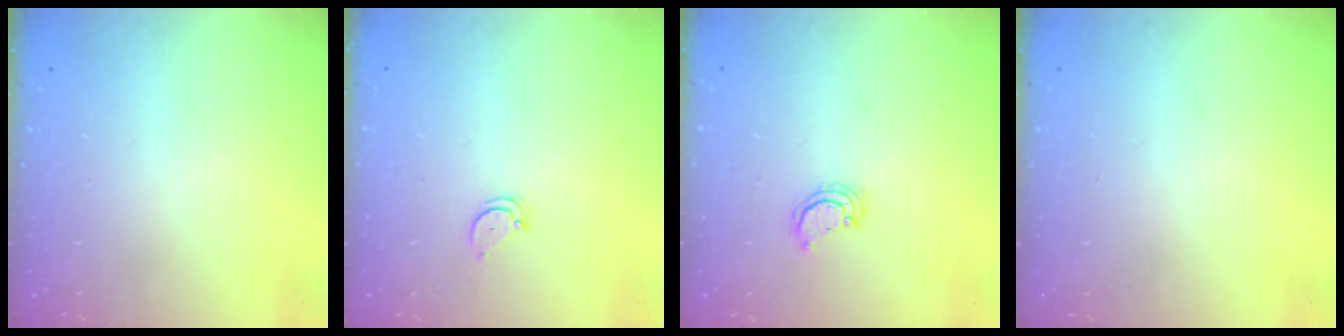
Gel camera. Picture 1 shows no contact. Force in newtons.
{"total": 2.6, "press": 2.6, "slide": 0.1}
{"total": 2.6, "press": 2.6, "slide": 0.2}
{"total": 0.0}